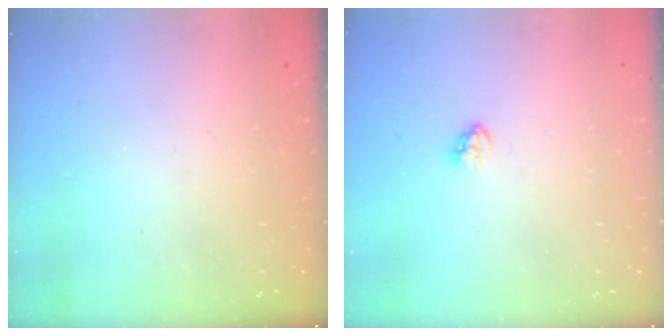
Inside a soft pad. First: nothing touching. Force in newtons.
{"total": 2.9, "press": 2.9, "slide": 0.7}